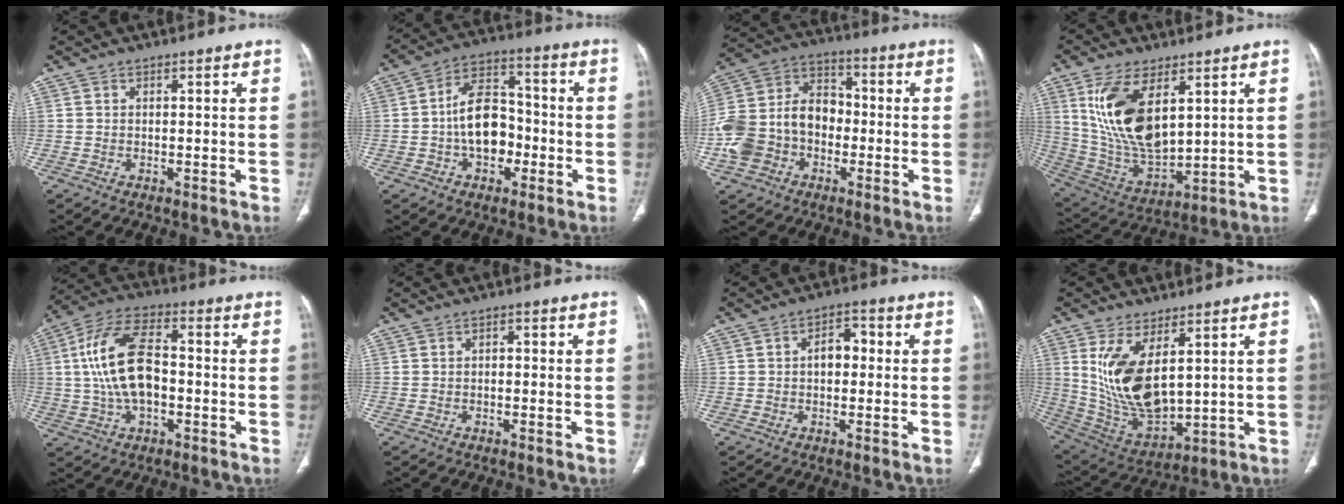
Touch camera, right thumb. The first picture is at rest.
{"total": 12.3, "force": [-2.4, 8.2, 8.8], "torque": [-0.116, 0.042, -0.048]}
{"total": 15.9, "force": [-4.1, 12.5, 8.9], "torque": [-0.165, 0.055, -0.081]}
{"total": 17.3, "force": [6.2, 8.5, 13.8], "torque": [-0.256, -0.027, 0.136]}
{"total": 14.7, "force": [-0.3, 8.0, 12.4], "torque": [-0.240, 0.032, -0.010]}
{"total": 1.2, "force": [-0.3, 0.8, 0.8], "torque": [-0.007, 0.007, -0.009]}
{"total": 4.9, "force": [0.1, 3.2, 3.7], "torque": [-0.044, 0.020, -0.007]}
{"total": 15.1, "force": [4.2, 7.5, 12.4], "torque": [-0.226, -0.025, 0.108]}